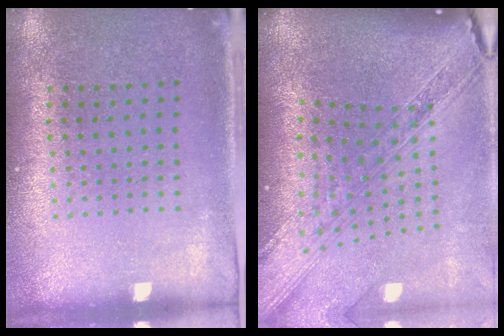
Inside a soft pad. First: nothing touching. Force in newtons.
{"total": 3.9, "press": 2.8, "slide": 2.6}